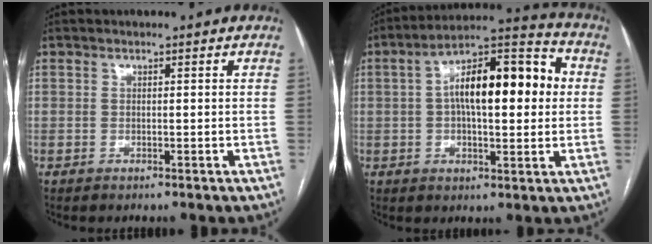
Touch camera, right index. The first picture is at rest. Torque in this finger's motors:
{"motor_torque": [1.74, 0.40, 0.51, 0.18]}